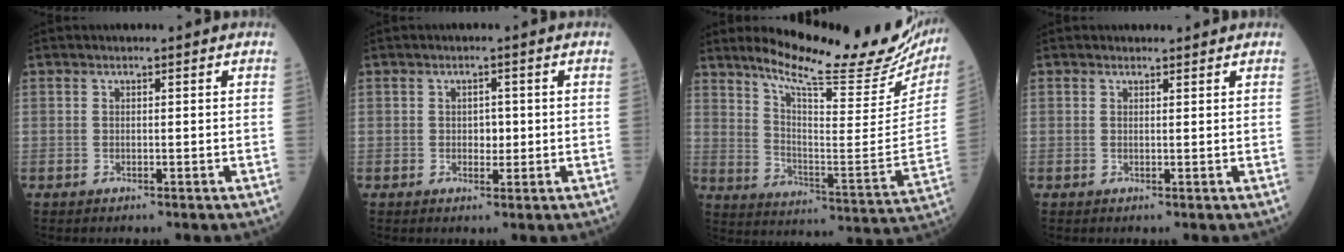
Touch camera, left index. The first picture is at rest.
{"total": 1.9, "force": [0.0, 1.3, 1.4], "torque": [-0.017, 0.002, 0.000]}
{"total": 23.8, "force": [20.7, 3.2, 11.3], "torque": [-0.179, -0.071, 0.279]}
{"total": 0.8, "force": [0.8, 0.3, 0.0], "torque": [-0.008, -0.001, 0.011]}